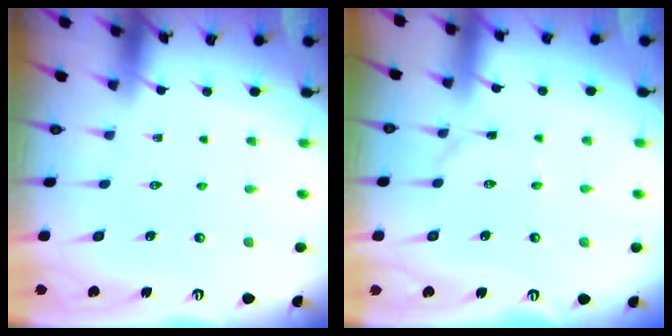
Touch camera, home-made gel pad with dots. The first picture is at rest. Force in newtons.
{"total": 3.0, "press": 2.9, "slide": 0.3}